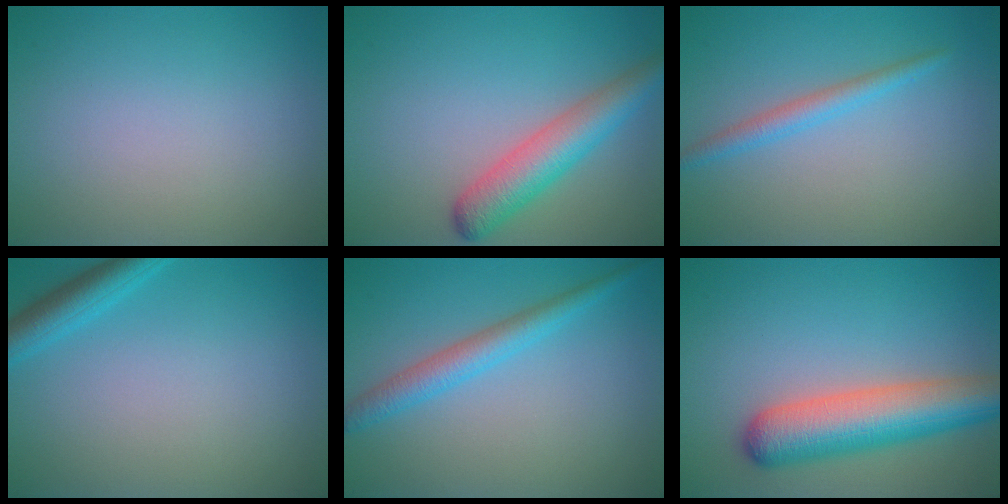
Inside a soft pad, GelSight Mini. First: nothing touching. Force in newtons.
{"total": 4.7, "press": 4.7, "slide": 0.2}
{"total": 2.0, "press": 2.0, "slide": 0.1}
{"total": 2.8, "press": 2.8, "slide": 0.2}
{"total": 3.0, "press": 3.0, "slide": 0.1}
{"total": 7.4, "press": 7.4, "slide": 0.3}